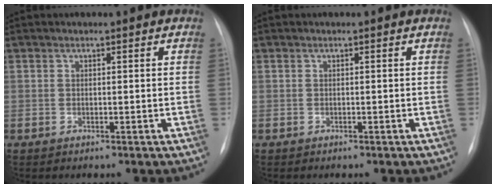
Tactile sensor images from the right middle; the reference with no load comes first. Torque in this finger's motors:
{"motor_torque": [-0.35, -0.28, -0.01, 0.01]}